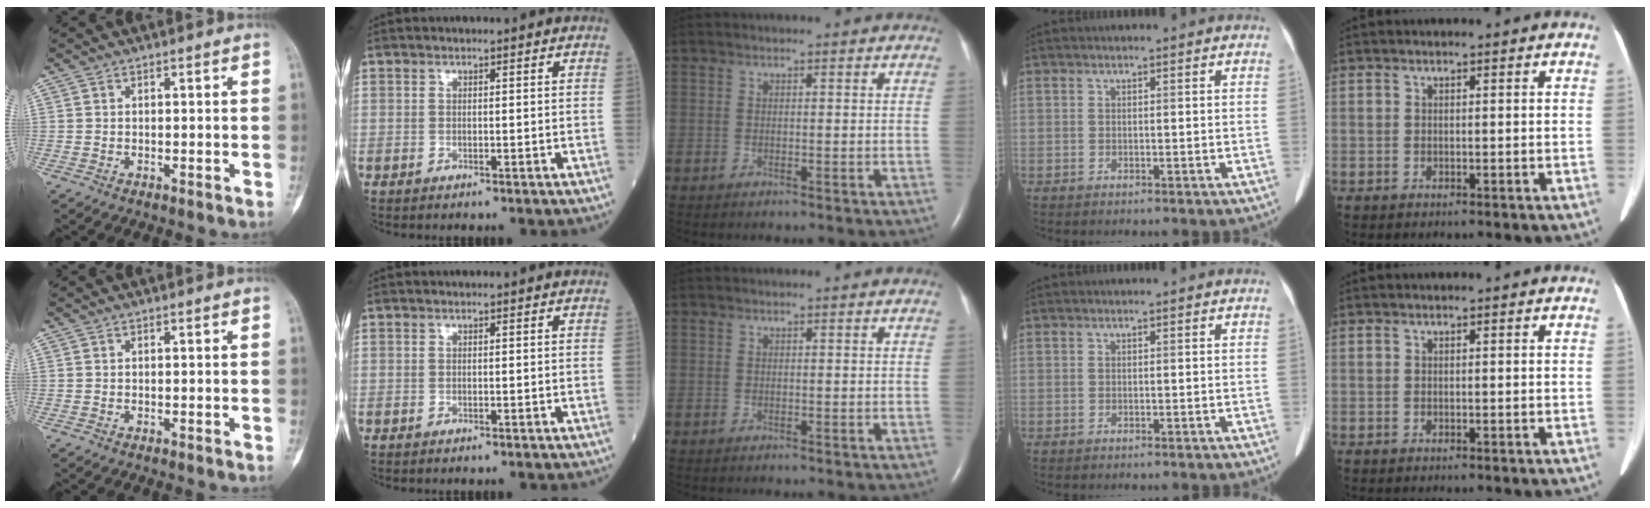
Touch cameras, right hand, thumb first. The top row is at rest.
{}